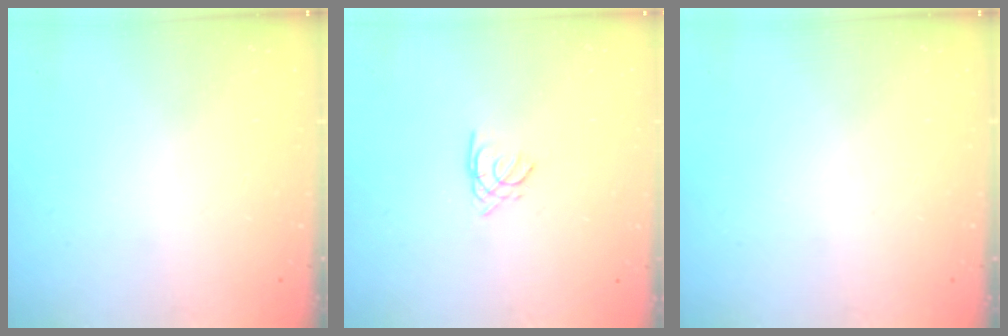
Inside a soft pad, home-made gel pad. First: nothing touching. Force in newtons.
{"total": 1.1, "press": 1.1, "slide": 0.3}
{"total": 0.0}